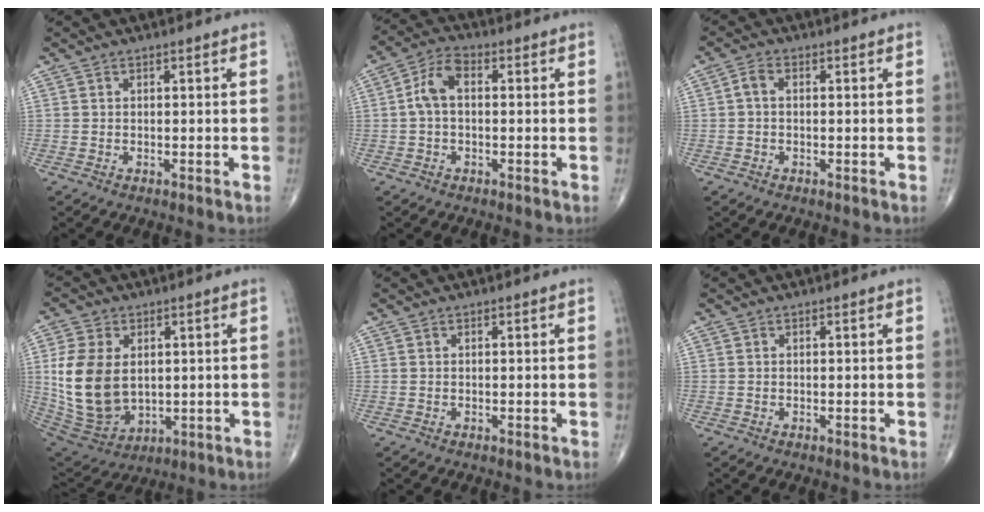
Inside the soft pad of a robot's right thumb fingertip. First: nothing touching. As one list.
[{"total": 6.0, "force": [0.3, 3.5, 4.9], "torque": [-0.094, 0.020, -0.004]}, {"total": 2.3, "force": [0.1, 1.4, 1.8], "torque": [-0.032, 0.008, -0.004]}, {"total": 15.7, "force": [1.5, 10.6, 11.4], "torque": [-0.213, -0.014, 0.048]}, {"total": 0.0}, {"total": 0.0}]